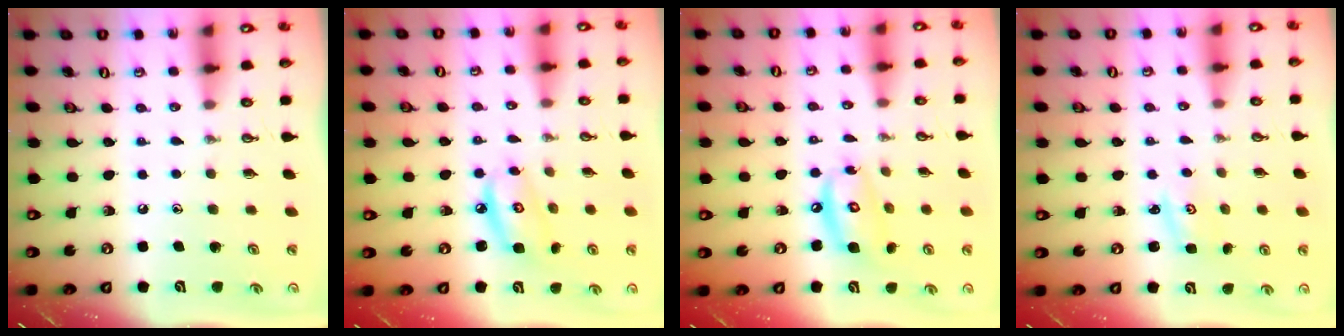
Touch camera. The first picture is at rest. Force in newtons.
{"total": 7.2, "press": 7.1, "slide": 0.5}
{"total": 11.5, "press": 11.5, "slide": 1.0}
{"total": 1.7, "press": 1.7, "slide": 0.2}